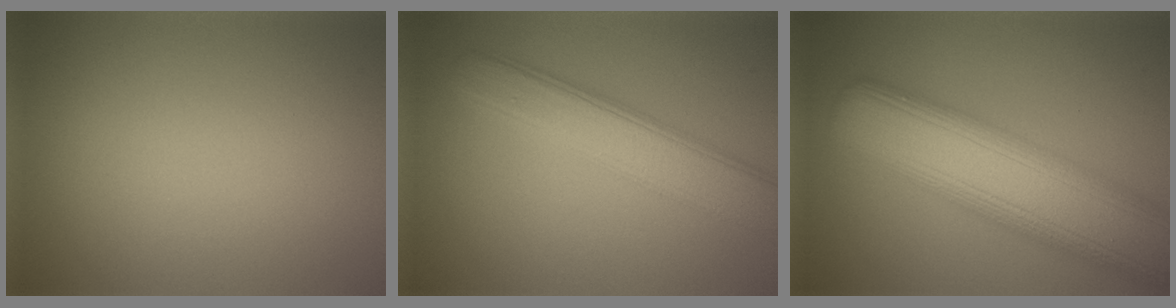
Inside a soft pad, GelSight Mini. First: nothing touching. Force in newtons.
{"total": 5.2, "press": 5.2, "slide": 0.1}
{"total": 12.1, "press": 12.1, "slide": 0.7}